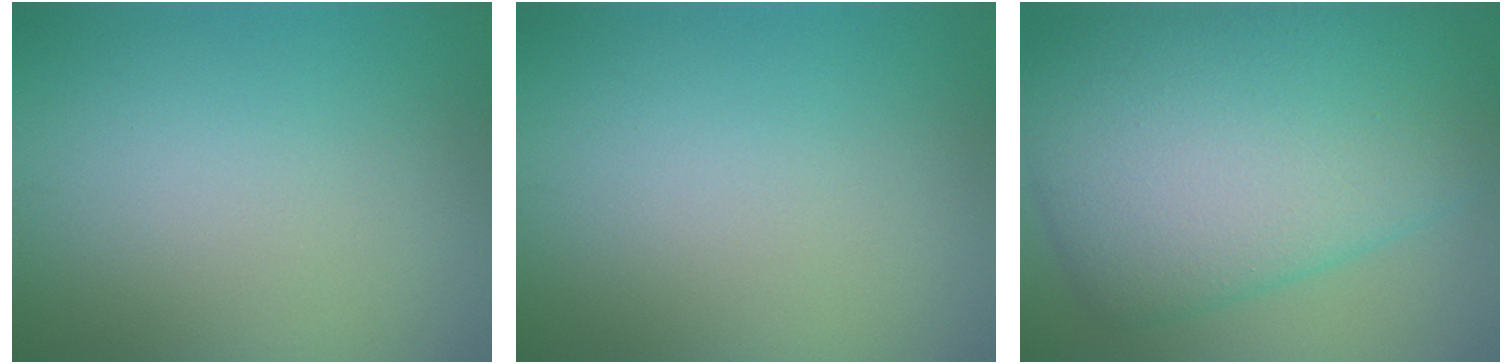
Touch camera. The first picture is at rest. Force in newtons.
{"total": 0.0}
{"total": 12.1, "press": 12.1, "slide": 0.3}